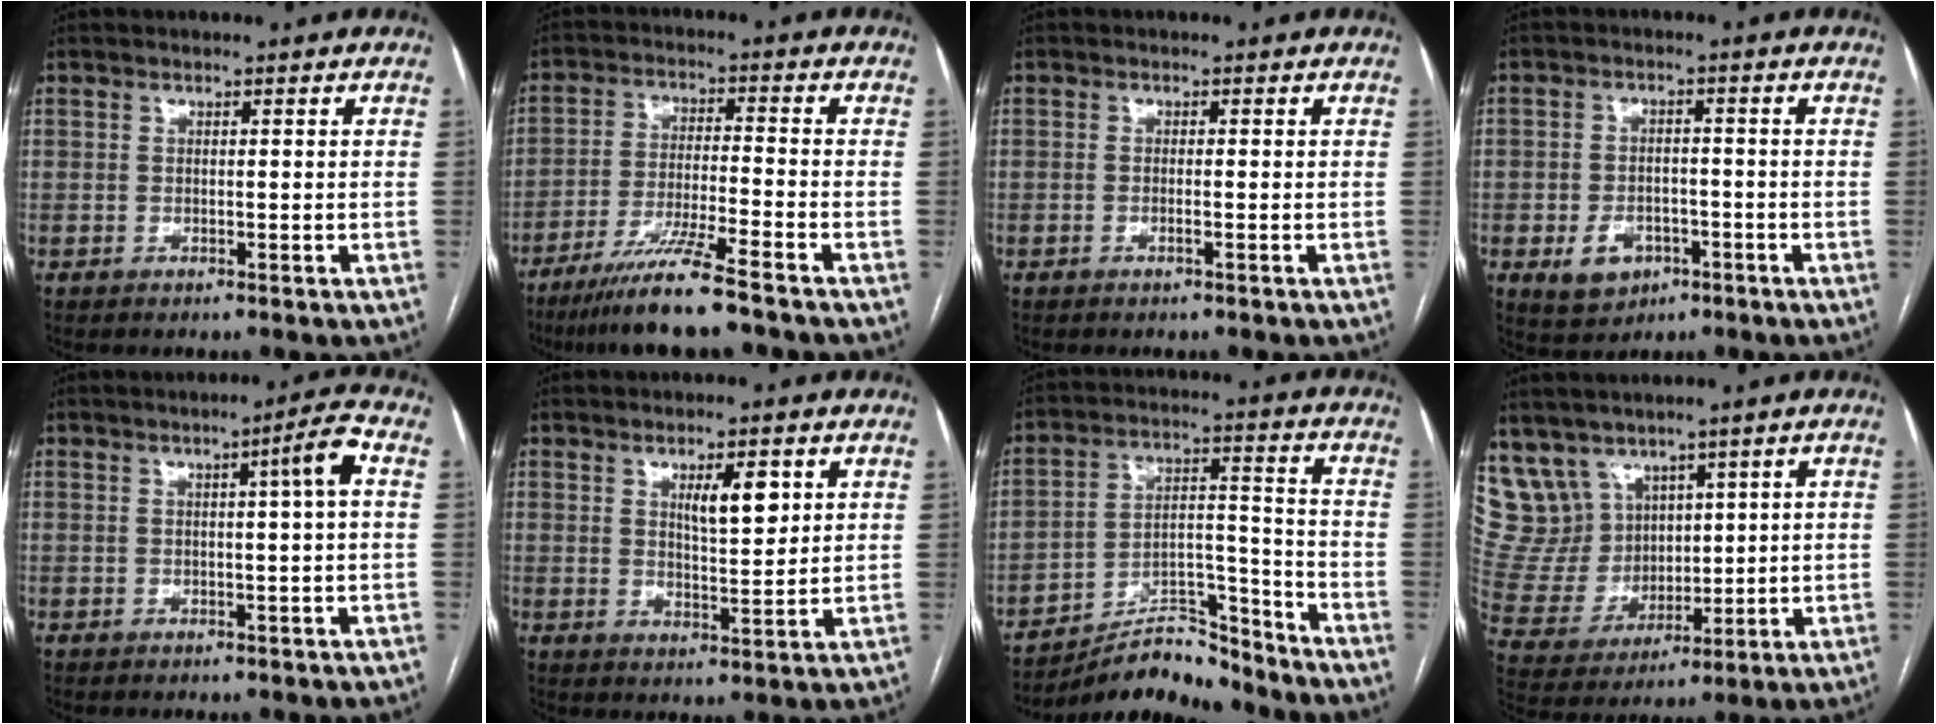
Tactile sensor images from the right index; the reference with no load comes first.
{"total": 10.3, "force": [-7.9, -0.6, 6.7], "torque": [-0.123, -0.034, -0.141]}
{"total": 0.7, "force": [-0.4, -0.1, 0.6], "torque": [-0.012, 0.000, -0.007]}
{"total": 5.6, "force": [-2.5, 3.7, 3.3], "torque": [-0.064, 0.000, -0.034]}
{"total": 4.1, "force": [0.6, -0.8, 4.0], "torque": [-0.058, 0.005, 0.010]}
{"total": 5.5, "force": [2.3, 1.4, 4.8], "torque": [-0.082, -0.003, 0.041]}
{"total": 11.4, "force": [-10.9, 2.3, 2.2], "torque": [-0.031, 0.044, -0.188]}
{"total": 10.1, "force": [7.1, 7.1, 1.0], "torque": [-0.039, 0.036, 0.163]}